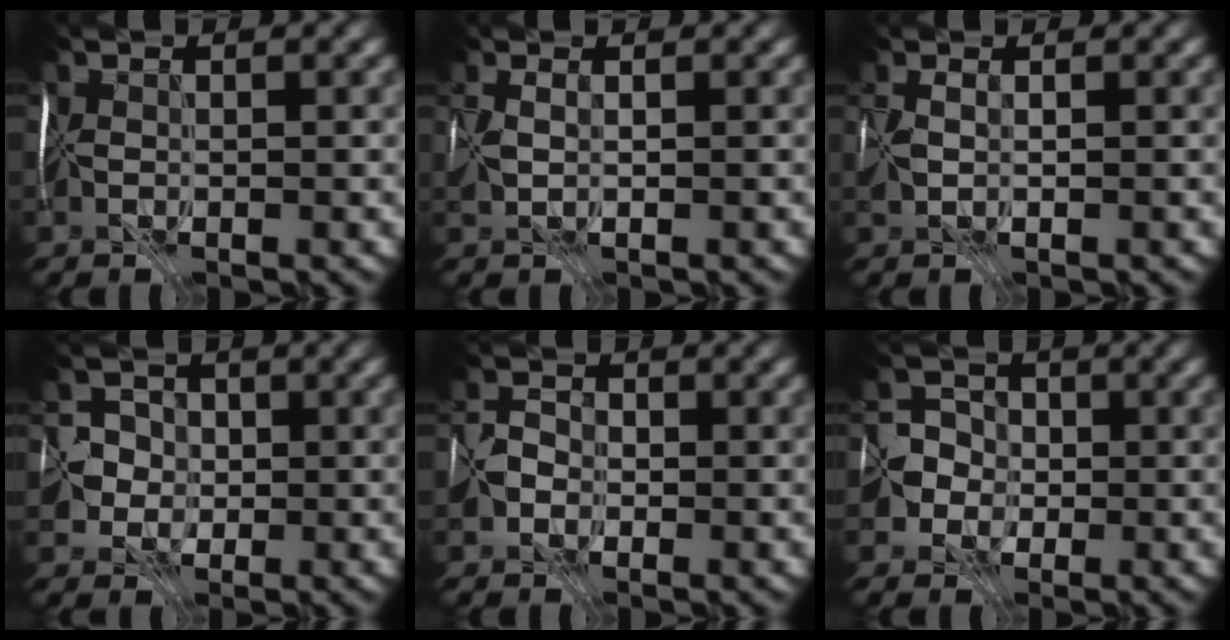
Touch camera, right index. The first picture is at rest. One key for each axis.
{"total": 0.8, "fx": 0.8, "fy": -0.1, "fz": 0.0, "tx": 0.006, "ty": 0.010, "tz": 0.024}
{"total": 0.7, "fx": 0.6, "fy": -0.3, "fz": -0.1, "tx": 0.010, "ty": 0.004, "tz": 0.019}
{"total": 3.0, "fx": -0.5, "fy": 3.0, "fz": 0.1, "tx": 0.033, "ty": 0.013, "tz": -0.023}
{"total": 0.8, "fx": -0.4, "fy": 0.3, "fz": -0.5, "tx": 0.017, "ty": 0.006, "tz": -0.009}
{"total": 3.5, "fx": -1.3, "fy": 3.3, "fz": -0.1, "tx": 0.034, "ty": 0.007, "tz": -0.036}